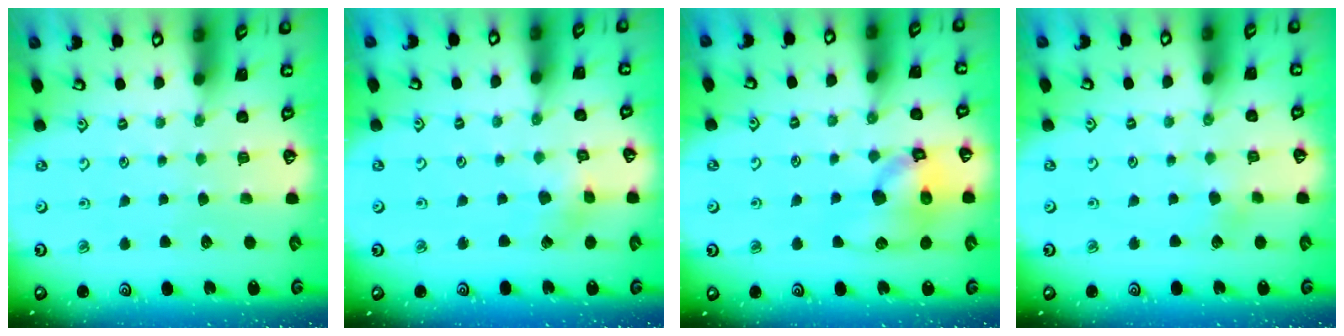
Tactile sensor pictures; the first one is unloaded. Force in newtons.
{"total": 2.3, "press": 2.3, "slide": 0.4}
{"total": 12.3, "press": 12.2, "slide": 1.7}
{"total": 2.1, "press": 2.1, "slide": 0.3}